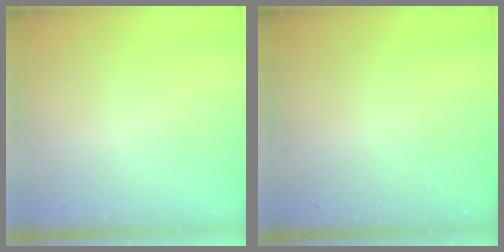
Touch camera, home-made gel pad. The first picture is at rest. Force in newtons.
{"total": 0.0}